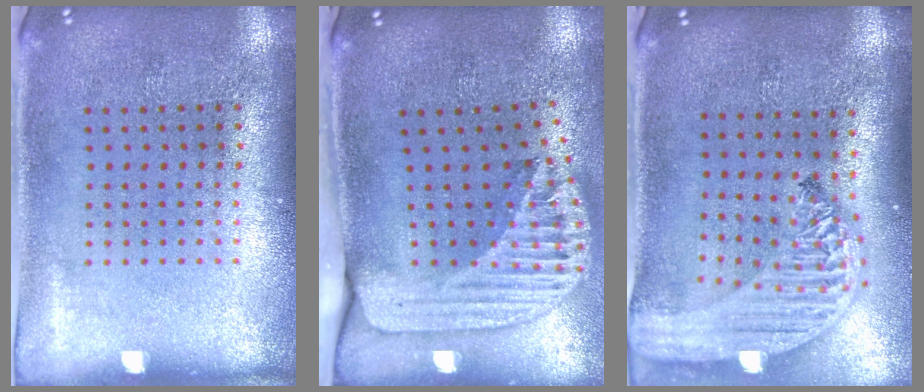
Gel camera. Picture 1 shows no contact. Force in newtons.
{"total": 2.5, "press": 1.7, "slide": 1.9}
{"total": 2.8, "press": 2.3, "slide": 1.6}